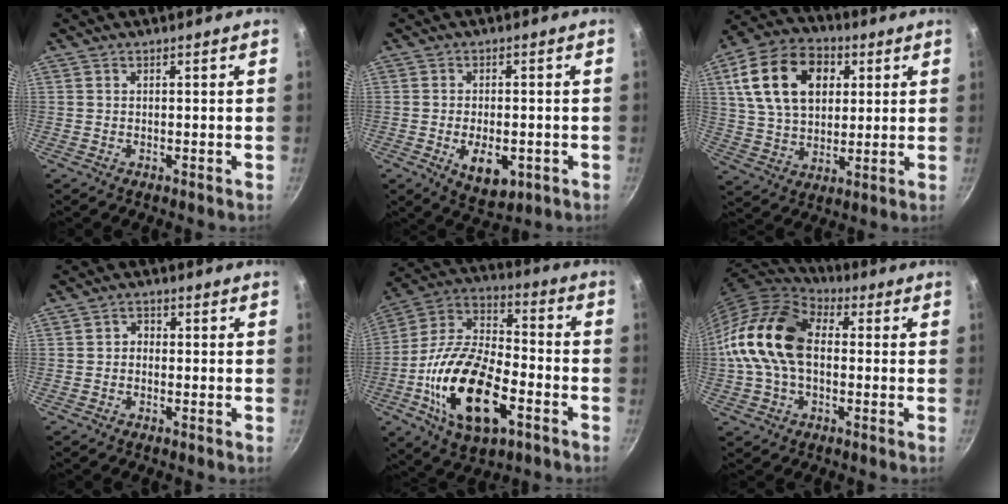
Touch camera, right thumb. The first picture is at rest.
{"total": 8.1, "force": [-2.4, 4.5, 6.3], "torque": [-0.084, 0.000, -0.024]}
{"total": 18.7, "force": [5.6, 12.8, 12.3], "torque": [-0.198, 0.006, 0.091]}
{"total": 2.1, "force": [-0.4, 1.8, 1.0], "torque": [-0.008, 0.010, -0.013]}
{"total": 23.8, "force": [-8.0, 12.3, 18.8], "torque": [-0.346, 0.032, -0.156]}
{"total": 17.5, "force": [0.3, 11.9, 12.9], "torque": [-0.225, 0.037, -0.010]}